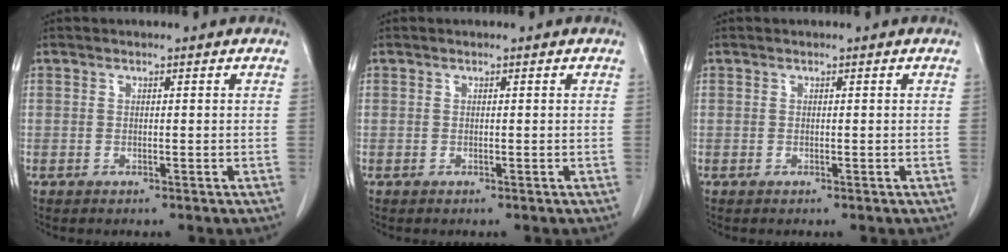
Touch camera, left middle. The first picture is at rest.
{"total": 0.0}
{"total": 0.0}